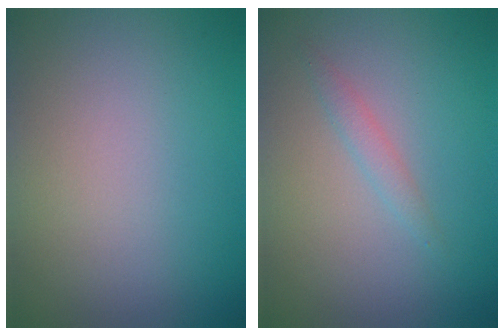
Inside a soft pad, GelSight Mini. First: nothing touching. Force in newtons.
{"total": 1.2, "press": 1.2, "slide": 0.1}